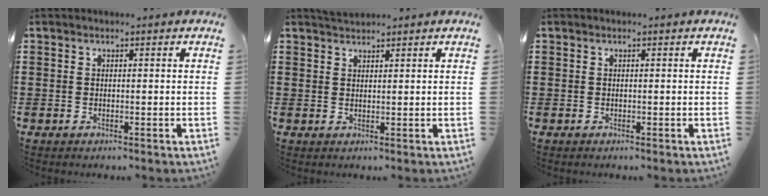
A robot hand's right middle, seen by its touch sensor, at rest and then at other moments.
{"total": 1.0, "force": [1.0, 0.0, 0.0], "torque": [-0.002, 0.005, 0.020]}
{"total": 0.0}